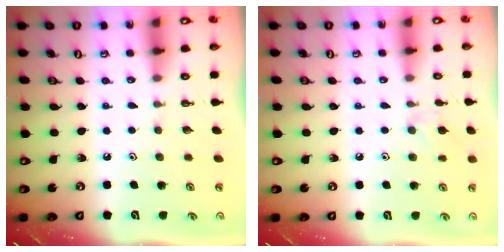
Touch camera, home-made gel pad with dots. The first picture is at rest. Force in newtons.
{"total": 6.6, "press": 6.5, "slide": 0.8}